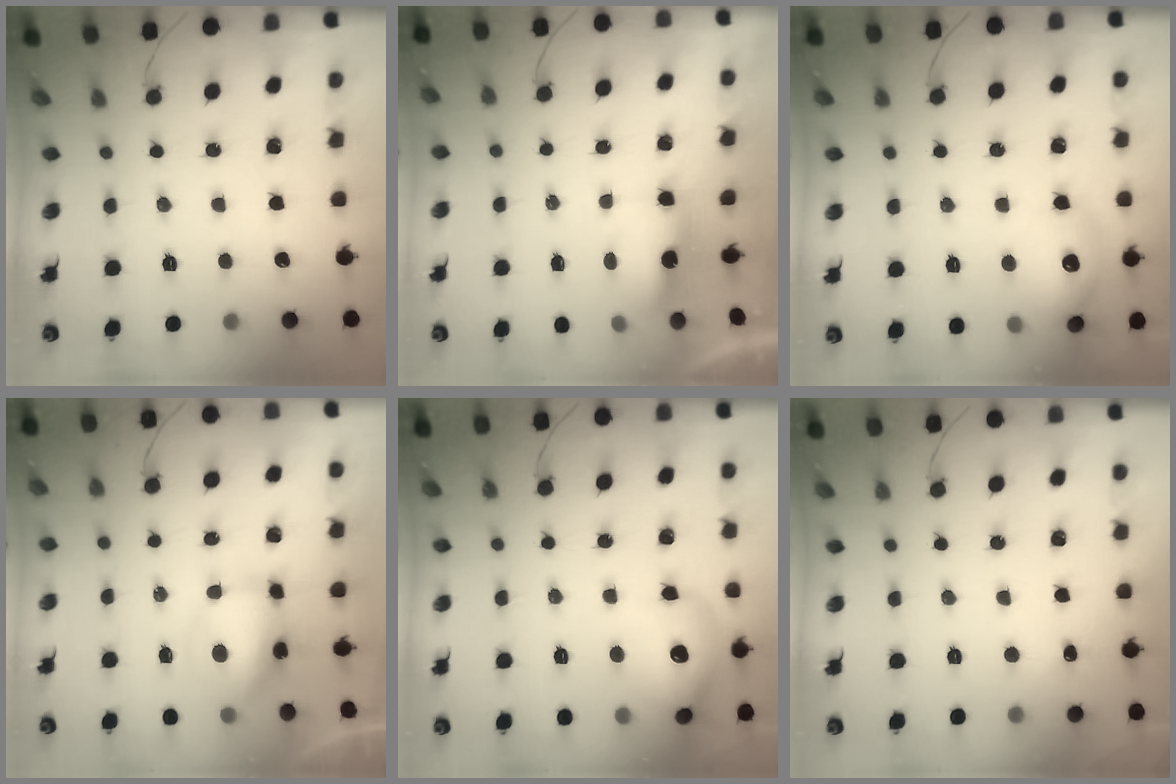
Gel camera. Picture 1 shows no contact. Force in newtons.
{"total": 5.4, "press": 5.4, "slide": 0.1}
{"total": 14.0, "press": 13.9, "slide": 1.3}
{"total": 8.2, "press": 8.1, "slide": 1.2}
{"total": 18.2, "press": 15.1, "slide": 10.1}
{"total": 3.9, "press": 3.7, "slide": 1.3}